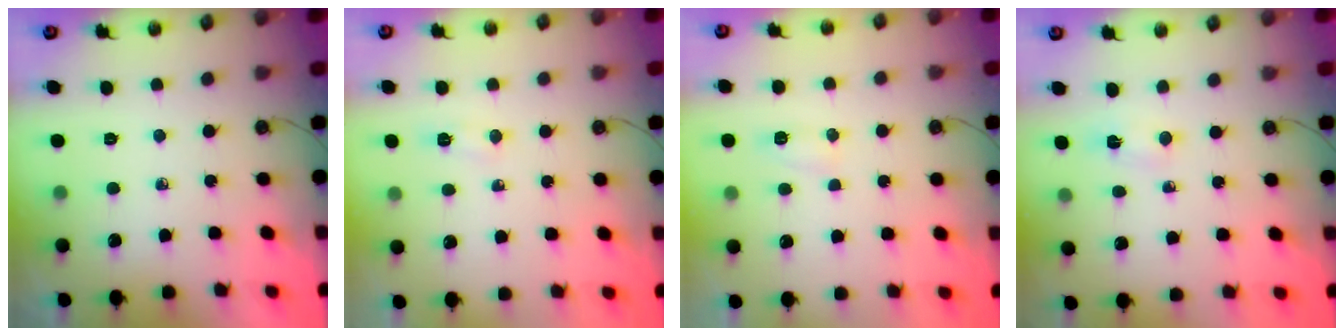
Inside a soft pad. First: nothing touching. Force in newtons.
{"total": 4.6, "press": 4.6, "slide": 0.5}
{"total": 11.0, "press": 5.2, "slide": 9.7}
{"total": 2.1, "press": 1.8, "slide": 1.0}